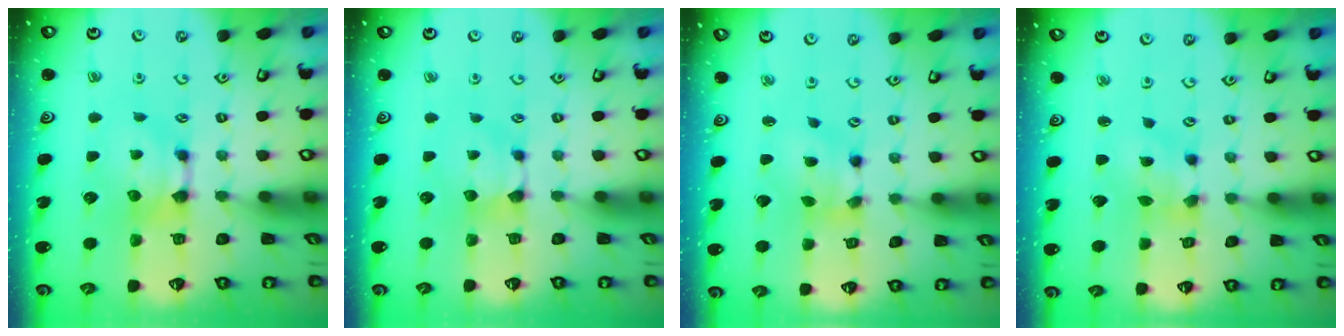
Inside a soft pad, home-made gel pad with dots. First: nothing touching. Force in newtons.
{"total": 1.1, "press": 1.0, "slide": 0.2}
{"total": 3.2, "press": 2.7, "slide": 1.8}
{"total": 1.9, "press": 1.4, "slide": 1.3}